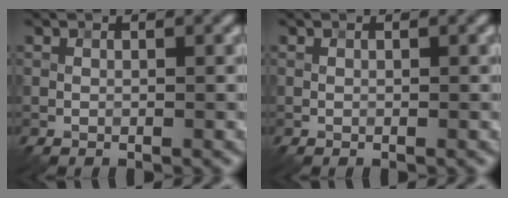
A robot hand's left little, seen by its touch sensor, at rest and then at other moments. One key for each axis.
{"total": 0.0}